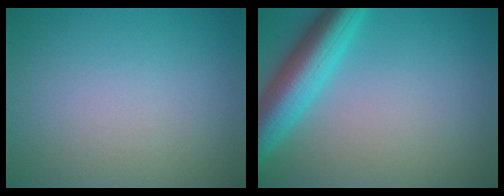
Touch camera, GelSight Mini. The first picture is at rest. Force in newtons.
{"total": 6.6, "press": 6.6, "slide": 0.3}